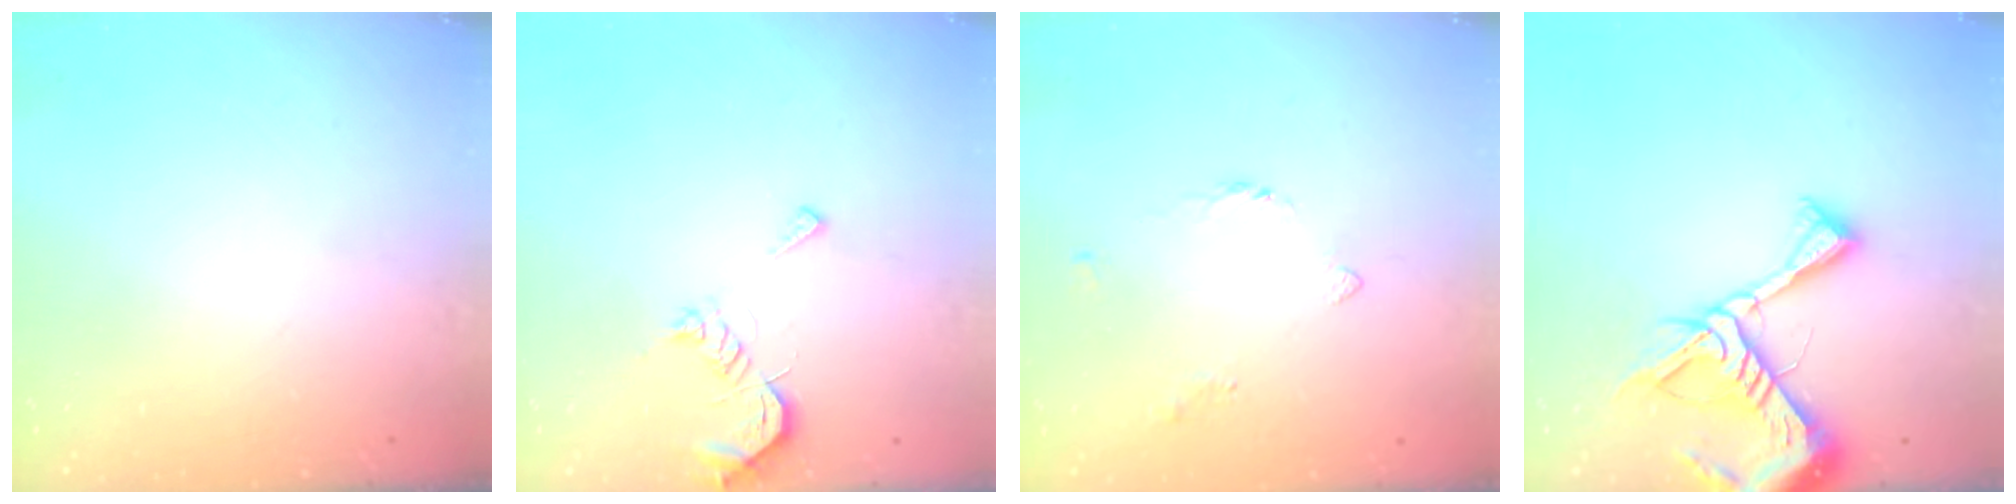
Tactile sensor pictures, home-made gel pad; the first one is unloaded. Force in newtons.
{"total": 8.0, "press": 8.0, "slide": 0.3}
{"total": 3.1, "press": 3.1, "slide": 0.5}
{"total": 13.8, "press": 13.8, "slide": 1.3}